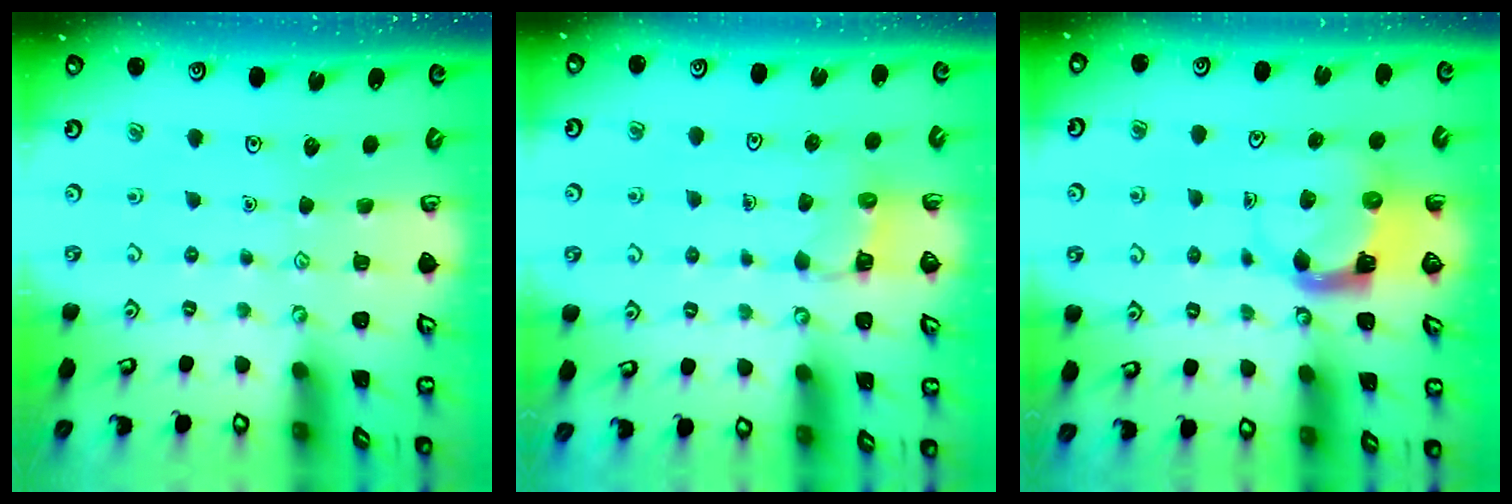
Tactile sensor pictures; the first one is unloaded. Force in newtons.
{"total": 2.9, "press": 2.9, "slide": 0.3}
{"total": 3.9, "press": 3.8, "slide": 0.6}